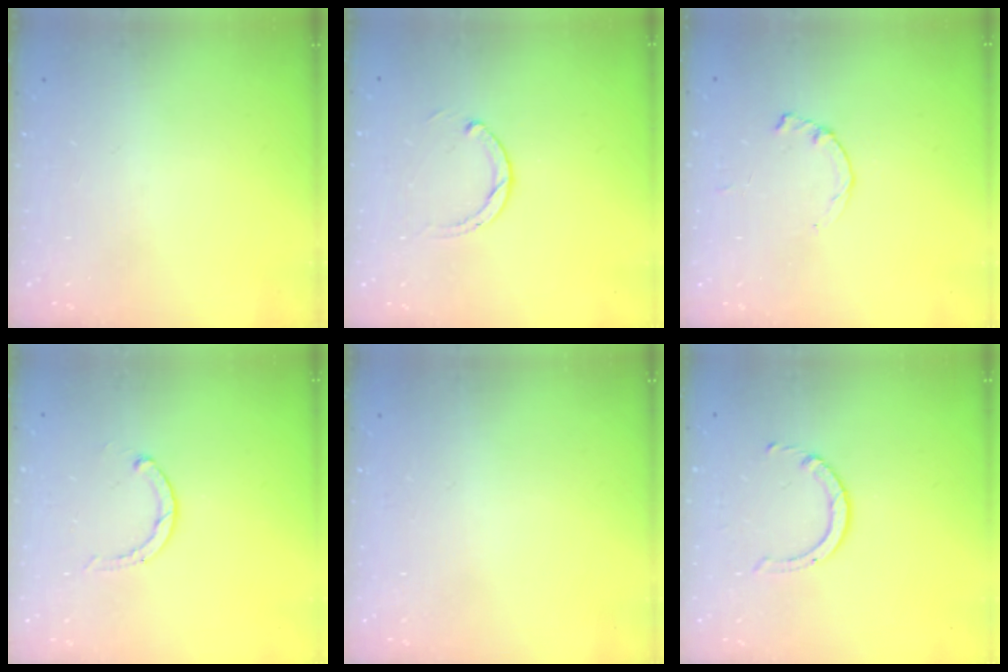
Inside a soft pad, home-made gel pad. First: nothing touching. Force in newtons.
{"total": 2.5, "press": 2.5, "slide": 0.3}
{"total": 1.2, "press": 1.2, "slide": 0.3}
{"total": 2.3, "press": 2.3, "slide": 0.3}
{"total": 2.6, "press": 2.6, "slide": 0.2}
{"total": 2.3, "press": 2.3, "slide": 0.3}